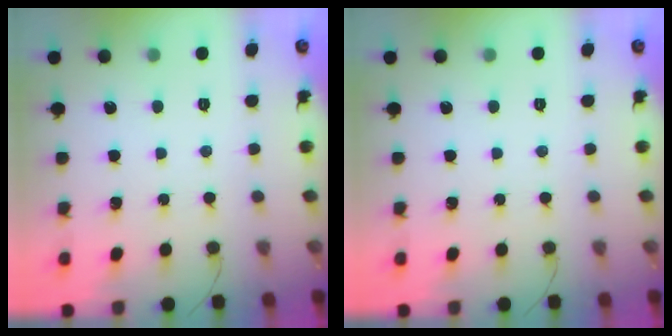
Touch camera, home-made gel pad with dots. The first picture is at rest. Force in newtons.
{"total": 0.0}